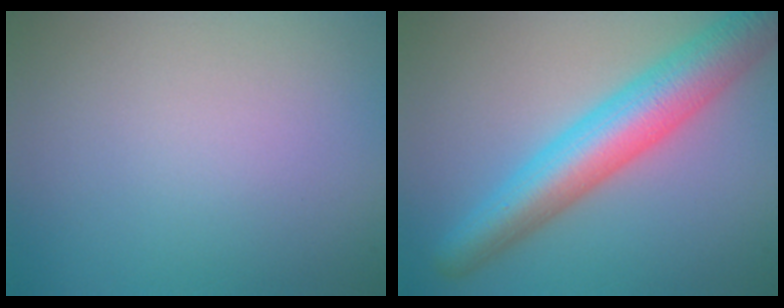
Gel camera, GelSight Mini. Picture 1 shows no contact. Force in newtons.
{"total": 7.9, "press": 7.9, "slide": 0.2}